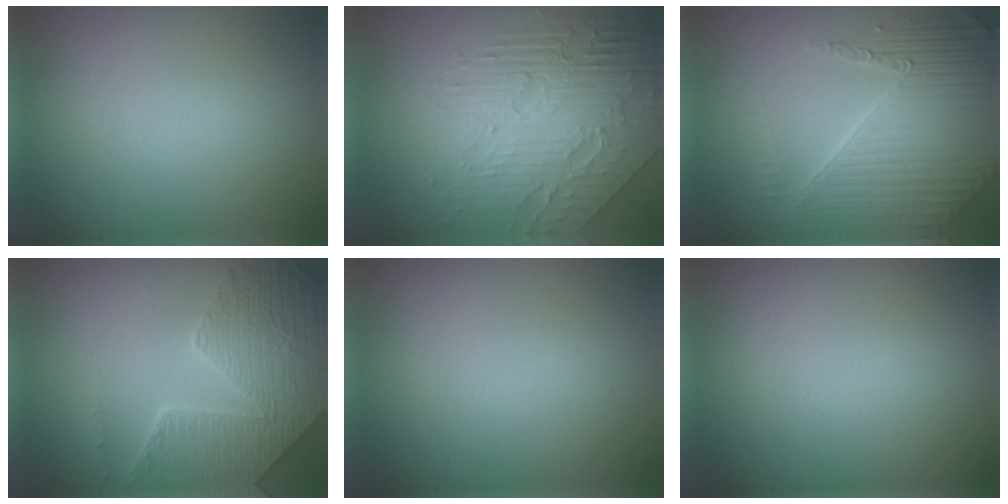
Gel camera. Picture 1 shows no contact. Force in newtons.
{"total": 8.1, "press": 5.6, "slide": 5.9}
{"total": 6.2, "press": 5.1, "slide": 3.5}
{"total": 8.5, "press": 6.1, "slide": 5.8}
{"total": 0.0}
{"total": 0.0}